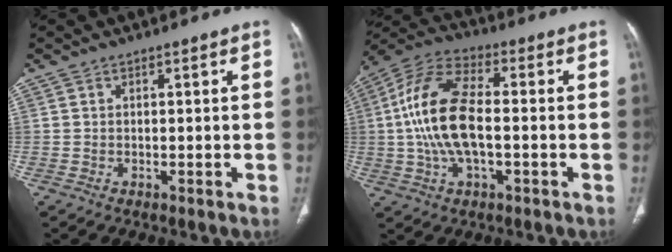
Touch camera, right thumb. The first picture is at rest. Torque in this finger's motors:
{"motor_torque": [2.44, 2.57, 2.45, -0.34, 0.74]}